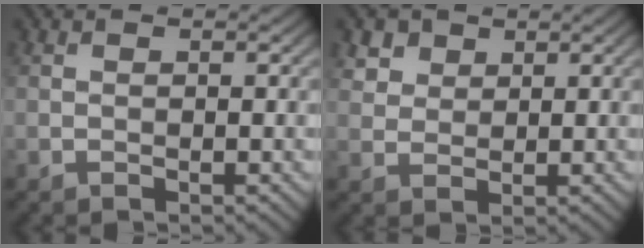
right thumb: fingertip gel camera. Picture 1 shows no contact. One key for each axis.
{"total": 3.1, "fx": 2.0, "fy": 2.1, "fz": 0.9, "tx": -0.027, "ty": -0.009, "tz": 0.052}